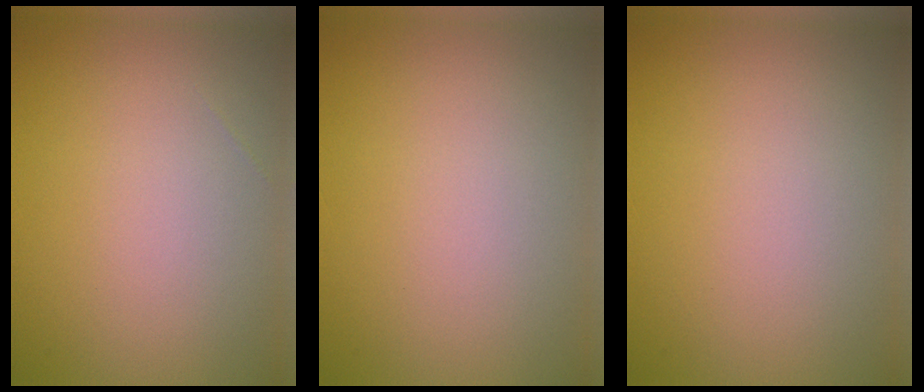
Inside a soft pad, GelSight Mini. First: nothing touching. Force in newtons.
{"total": 0.0}
{"total": 0.0}